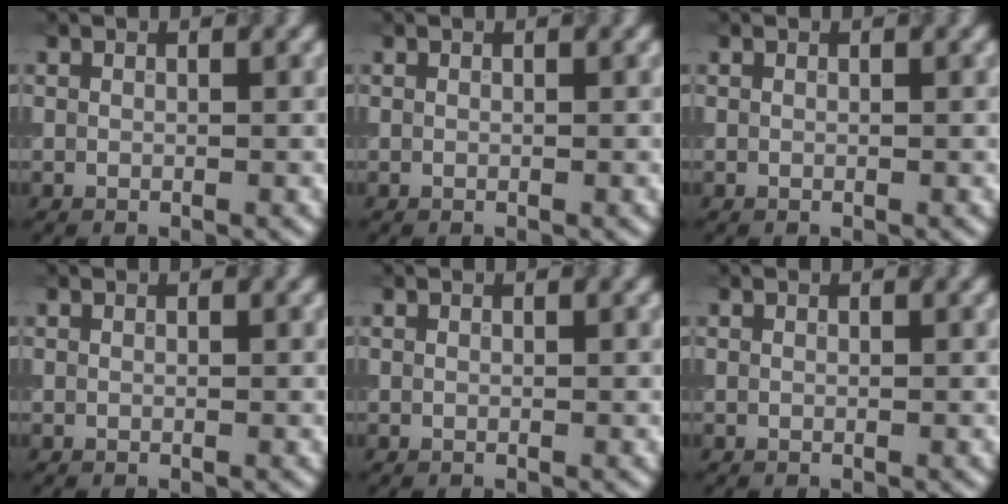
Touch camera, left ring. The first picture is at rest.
{"total": 0.0}
{"total": 0.0}
{"total": 0.0}
{"total": 0.0}
{"total": 0.0}